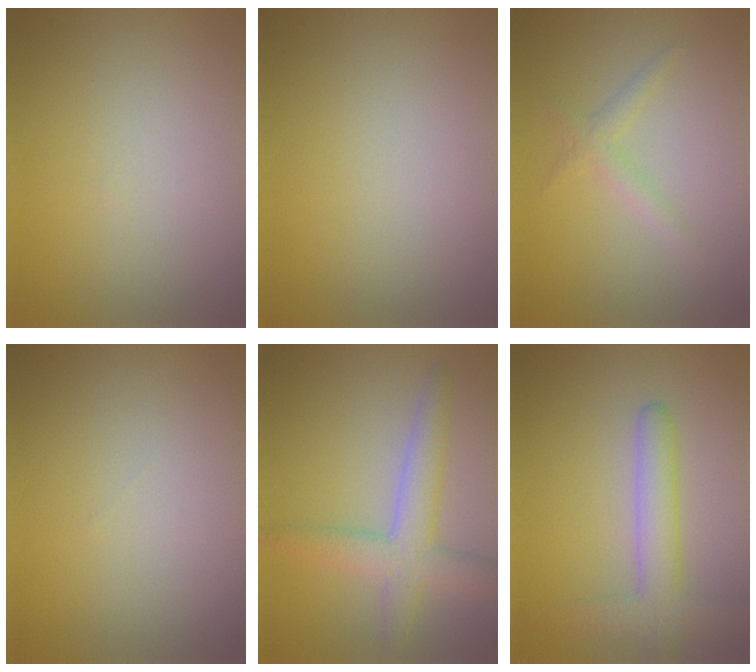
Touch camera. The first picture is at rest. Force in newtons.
{"total": 0.0}
{"total": 1.4, "press": 1.4, "slide": 0.0}
{"total": 0.0}
{"total": 4.3, "press": 4.3, "slide": 0.2}
{"total": 4.0, "press": 4.0, "slide": 0.3}